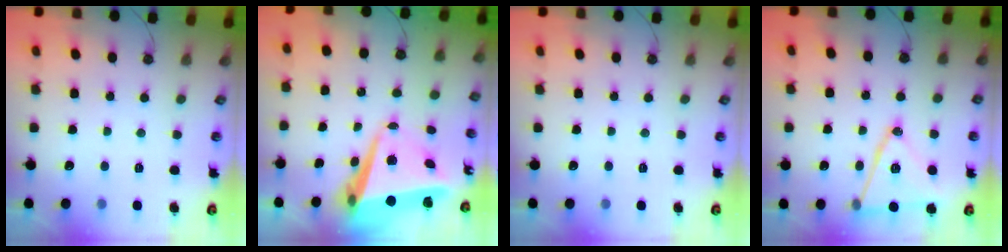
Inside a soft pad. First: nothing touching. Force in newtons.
{"total": 11.0, "press": 10.7, "slide": 2.5}
{"total": 0.0}
{"total": 16.2, "press": 15.8, "slide": 3.6}